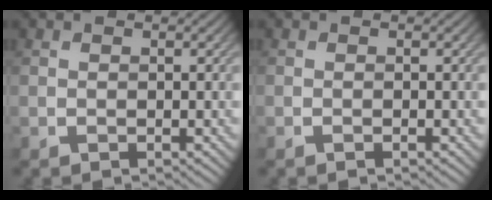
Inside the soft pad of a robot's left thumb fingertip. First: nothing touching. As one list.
[{"total": 0.0}]